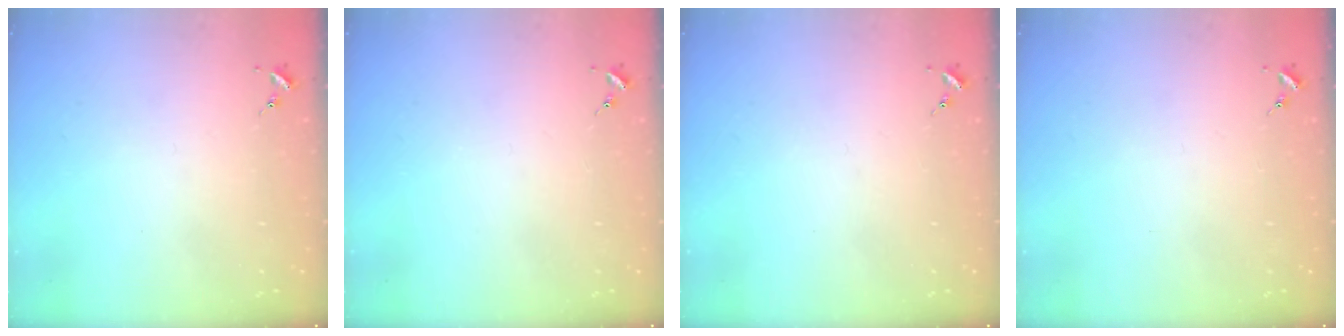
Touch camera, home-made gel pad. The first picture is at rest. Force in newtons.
{"total": 0.0}
{"total": 0.0}
{"total": 0.0}